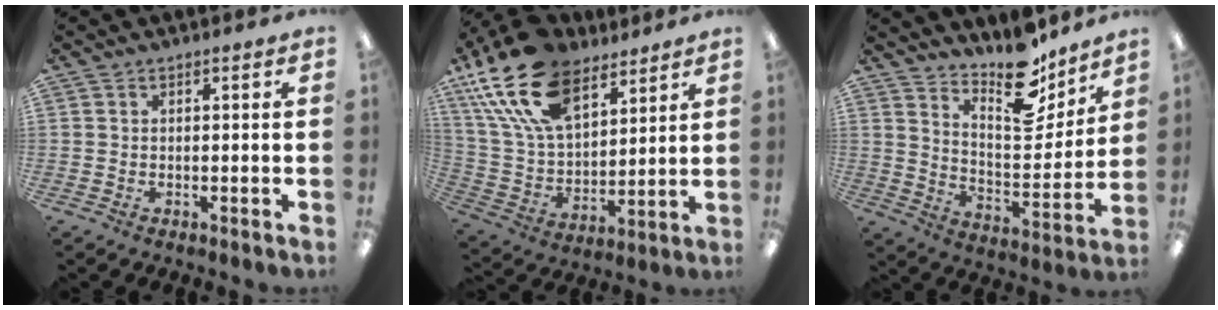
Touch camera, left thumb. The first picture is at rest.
{"total": 21.9, "force": [13.3, 12.0, 12.7], "torque": [-0.285, -0.058, 0.243]}
{"total": 15.7, "force": [12.5, 6.2, 7.2], "torque": [-0.104, -0.095, 0.218]}